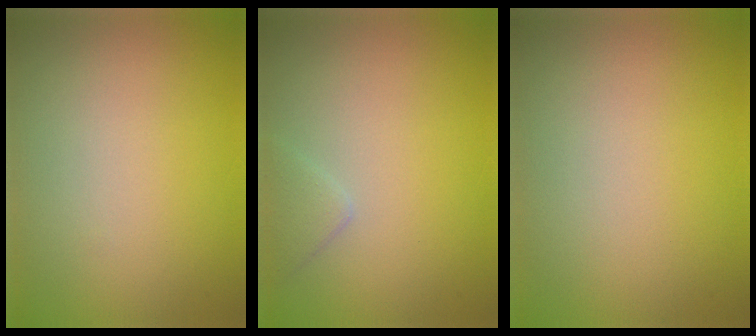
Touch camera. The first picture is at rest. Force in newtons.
{"total": 1.3, "press": 1.3, "slide": 0.0}
{"total": 0.0}